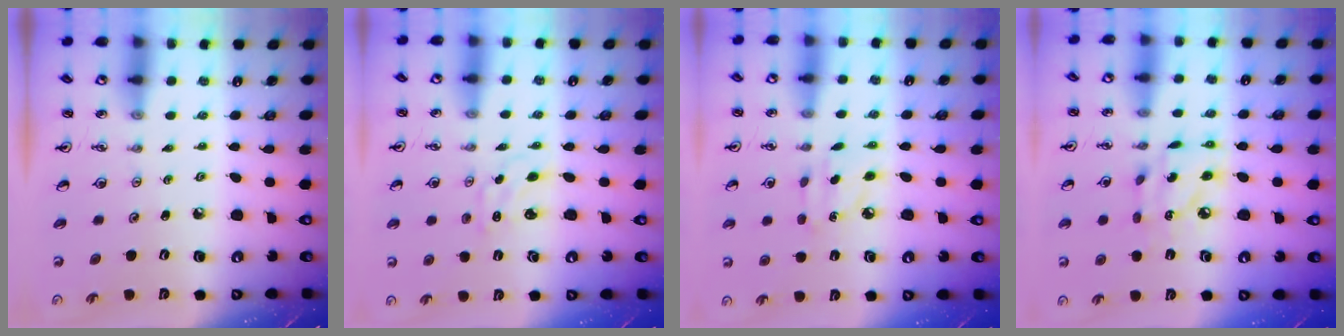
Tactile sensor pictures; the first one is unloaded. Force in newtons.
{"total": 0.8, "press": 0.8, "slide": 0.3}
{"total": 3.1, "press": 3.1, "slide": 0.2}
{"total": 9.5, "press": 9.5, "slide": 0.5}